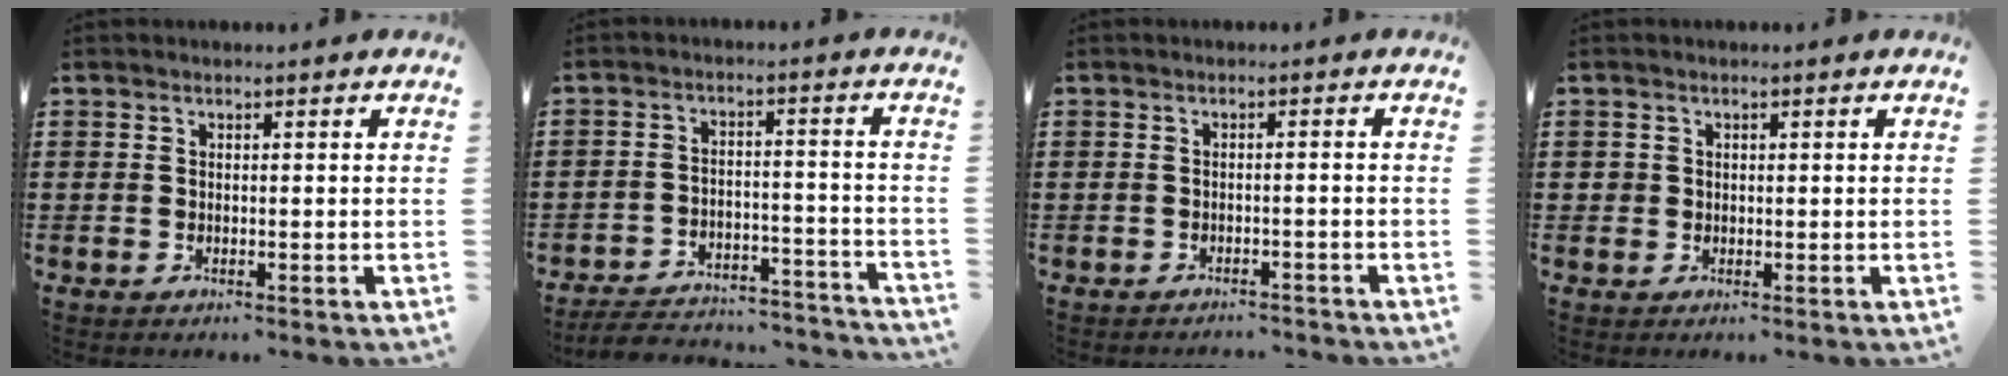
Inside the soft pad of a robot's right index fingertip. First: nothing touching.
{"total": 5.2, "force": [-5.0, 0.9, 1.3], "torque": [-0.027, 0.005, -0.100]}
{"total": 1.2, "force": [-1.2, -0.1, 0.2], "torque": [-0.006, 0.001, -0.025]}
{"total": 0.9, "force": [0.2, 0.9, 0.1], "torque": [-0.004, 0.006, 0.002]}